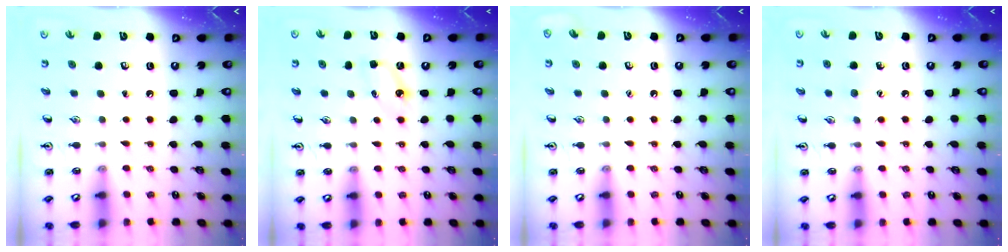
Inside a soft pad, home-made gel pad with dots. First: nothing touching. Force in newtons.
{"total": 4.6, "press": 4.4, "slide": 1.4}
{"total": 0.0}
{"total": 5.9, "press": 5.7, "slide": 1.7}